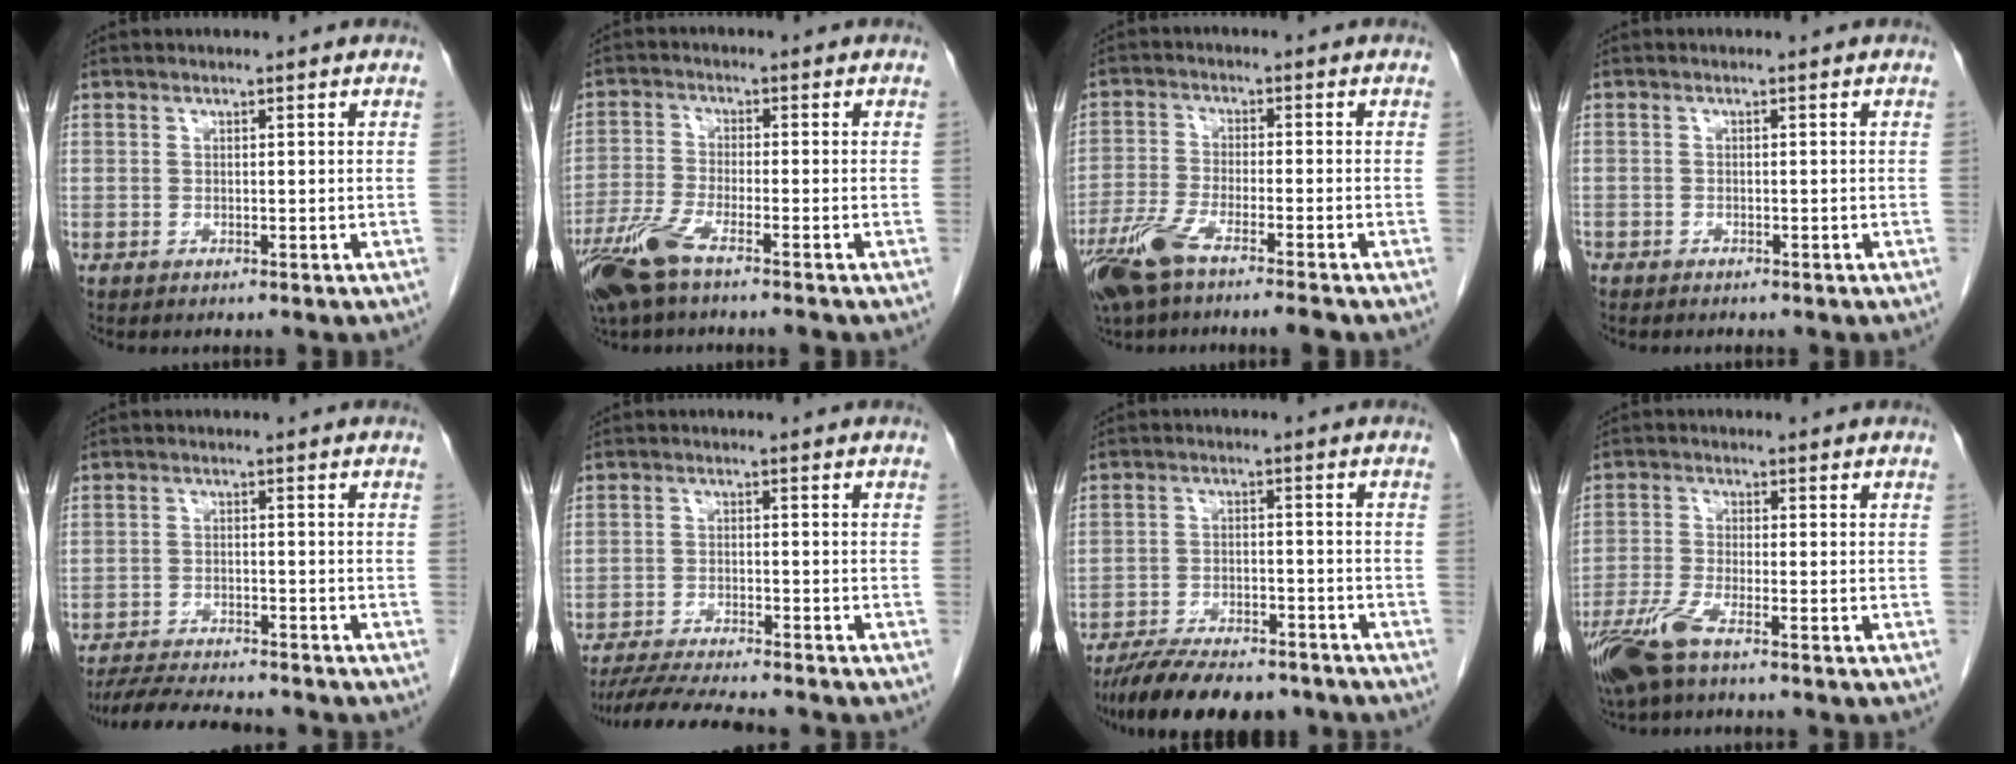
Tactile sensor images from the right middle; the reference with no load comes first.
{"total": 7.3, "force": [-5.0, 0.9, 5.2], "torque": [-0.115, -0.017, -0.101]}
{"total": 8.7, "force": [-6.2, 0.6, 6.0], "torque": [-0.116, -0.017, -0.114]}
{"total": 1.2, "force": [-1.0, 0.6, 0.3], "torque": [-0.008, 0.000, -0.015]}
{"total": 9.6, "force": [-8.9, 1.1, 3.6], "torque": [-0.057, -0.010, -0.139]}
{"total": 9.8, "force": [-8.9, 0.4, 4.3], "torque": [-0.068, -0.019, -0.142]}
{"total": 14.0, "force": [-11.8, 3.9, 6.4], "torque": [-0.101, -0.002, -0.178]}
{"total": 6.5, "force": [-4.3, 1.0, 4.8], "torque": [-0.107, -0.014, -0.085]}